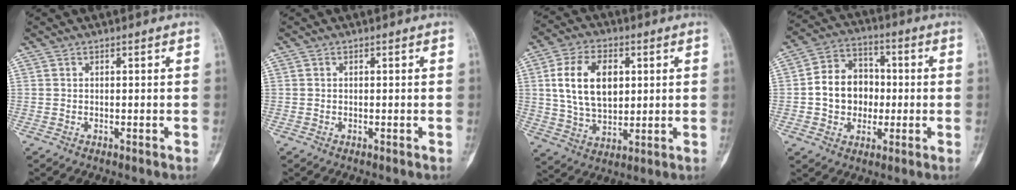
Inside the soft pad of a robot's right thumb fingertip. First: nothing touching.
{"total": 0.0}
{"total": 13.8, "force": [2.9, 8.8, 10.2], "torque": [-0.161, -0.008, 0.055]}
{"total": 11.7, "force": [-0.7, 9.8, 6.4], "torque": [-0.065, 0.025, -0.018]}